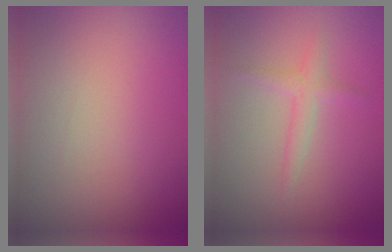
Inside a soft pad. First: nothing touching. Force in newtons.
{"total": 1.7, "press": 1.7, "slide": 0.1}